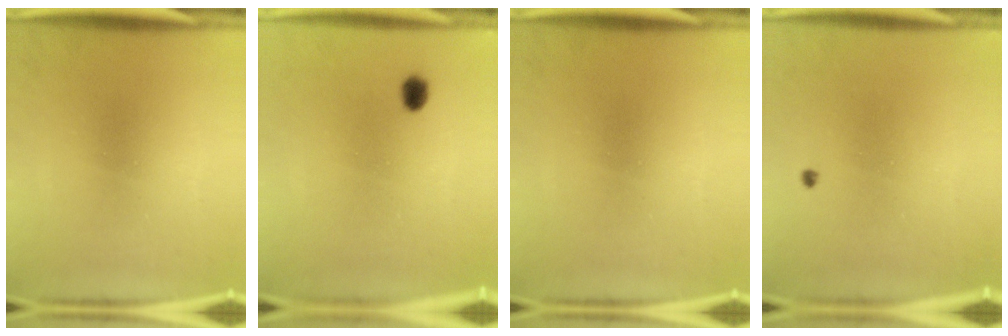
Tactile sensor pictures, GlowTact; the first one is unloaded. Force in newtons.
{"total": 2.7}
{"total": 0.0}
{"total": 0.7}